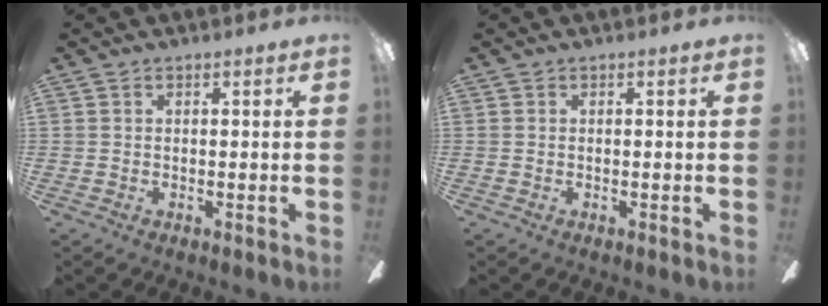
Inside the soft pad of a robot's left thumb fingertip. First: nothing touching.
{"total": 0.0}